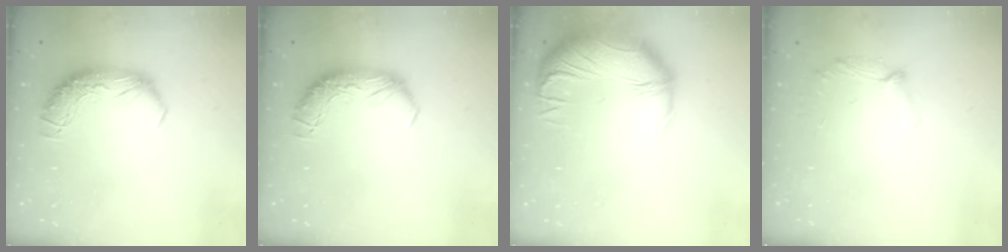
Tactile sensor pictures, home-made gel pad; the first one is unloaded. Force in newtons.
{"total": 0.0}
{"total": 2.8, "press": 0.1, "slide": 2.8}
{"total": 5.7, "press": 5.6, "slide": 1.2}